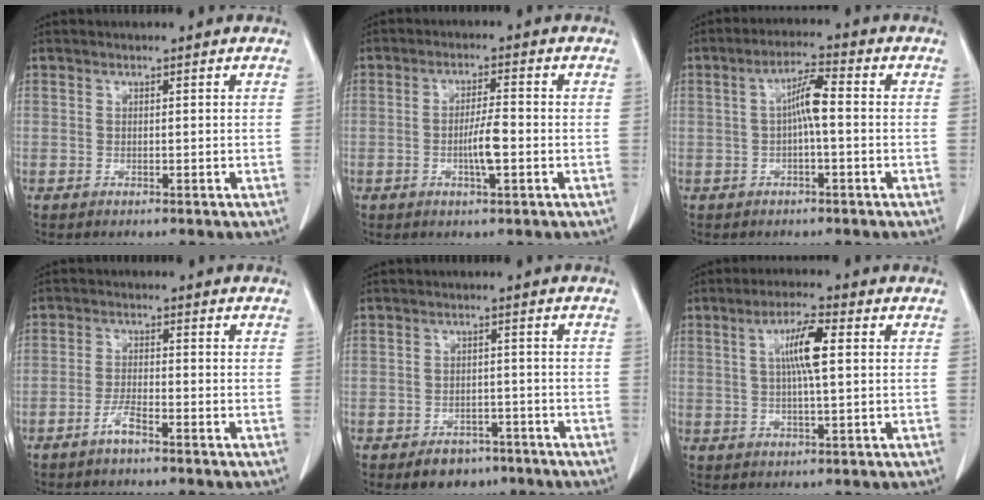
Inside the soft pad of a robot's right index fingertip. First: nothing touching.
{"total": 4.6, "force": [-1.1, 0.5, 4.4], "torque": [-0.083, -0.003, -0.020]}
{"total": 4.8, "force": [-0.1, 0.6, 4.7], "torque": [-0.086, 0.015, -0.001]}
{"total": 2.7, "force": [-2.0, 0.2, 1.9], "torque": [-0.037, 0.001, -0.038]}
{"total": 5.0, "force": [-3.5, 3.2, 1.5], "torque": [-0.018, 0.007, -0.047]}
{"total": 6.5, "force": [1.4, 0.5, 6.3], "torque": [-0.115, 0.006, 0.024]}